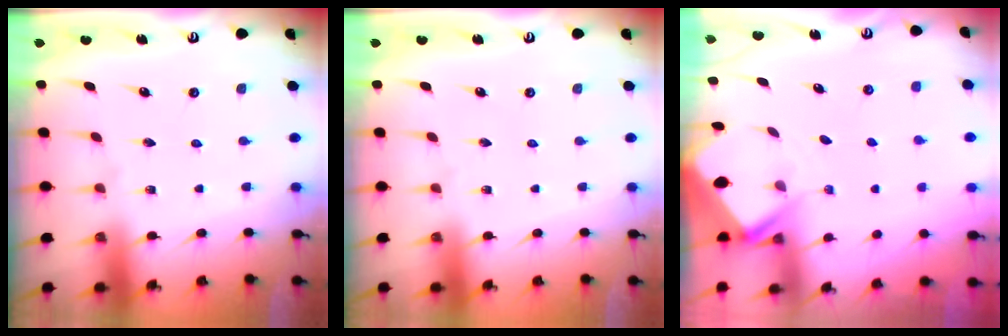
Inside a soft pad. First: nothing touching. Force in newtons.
{"total": 0.0}
{"total": 2.4, "press": 2.4, "slide": 0.1}